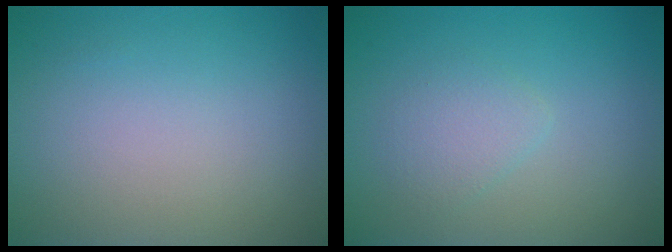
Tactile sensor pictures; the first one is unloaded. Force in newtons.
{"total": 1.8, "press": 1.8, "slide": 0.1}